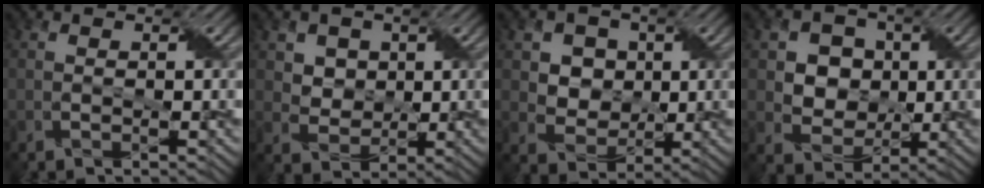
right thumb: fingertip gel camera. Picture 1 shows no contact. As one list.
[{"total": 4.7, "force": [2.1, 3.9, 1.5], "torque": [-0.066, -0.017, 0.056]}, {"total": 6.1, "force": [1.8, 5.3, 2.4], "torque": [-0.081, -0.006, 0.039]}, {"total": 6.9, "force": [1.2, 6.1, 2.9], "torque": [-0.082, 0.004, 0.016]}]